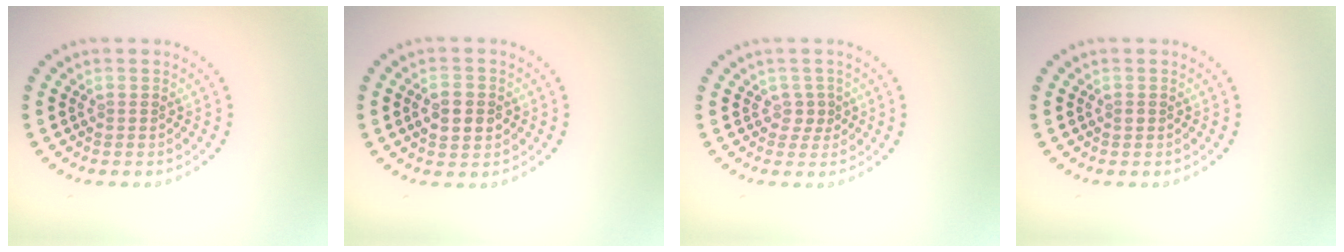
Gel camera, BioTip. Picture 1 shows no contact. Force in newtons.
{"total": 2.9, "press": 2.9, "slide": 0.1}
{"total": 1.2, "press": 0.9, "slide": 0.8}
{"total": 0.6, "press": 0.5, "slide": 0.2}